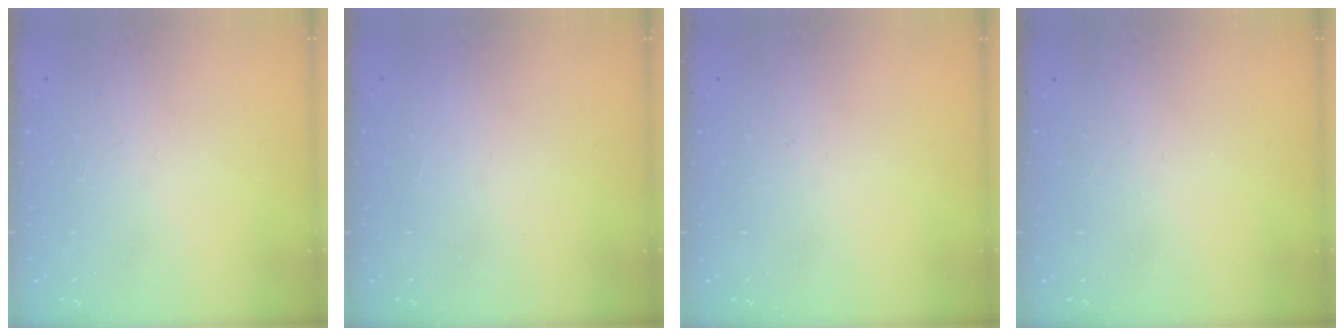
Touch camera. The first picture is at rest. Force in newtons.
{"total": 1.5, "press": 1.5, "slide": 0.1}
{"total": 0.0}
{"total": 0.0}